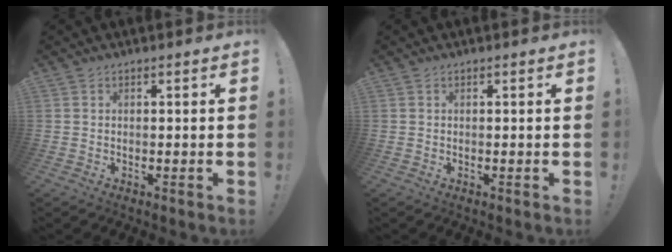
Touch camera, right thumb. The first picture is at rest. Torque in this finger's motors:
{"motor_torque": [0.00, 0.00, 0.00, 0.00, 0.00]}